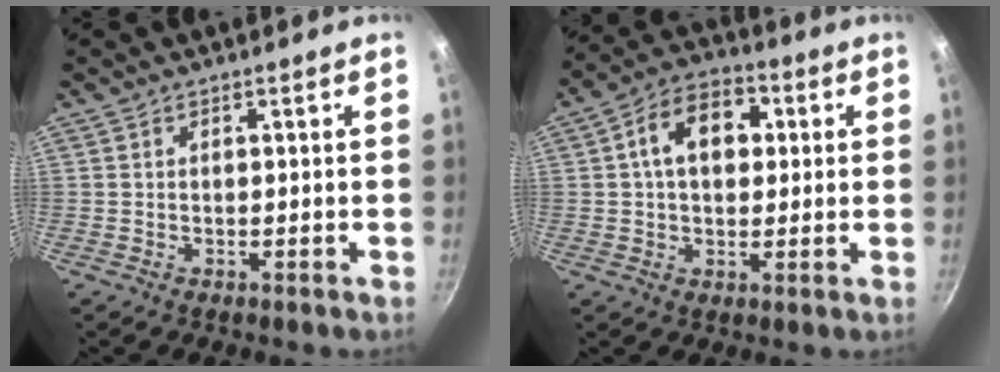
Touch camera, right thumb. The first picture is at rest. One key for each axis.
{"total": 11.3, "fx": 2.2, "fy": 7.8, "fz": 7.8, "tx": -0.092, "ty": 0.019, "tz": 0.020}